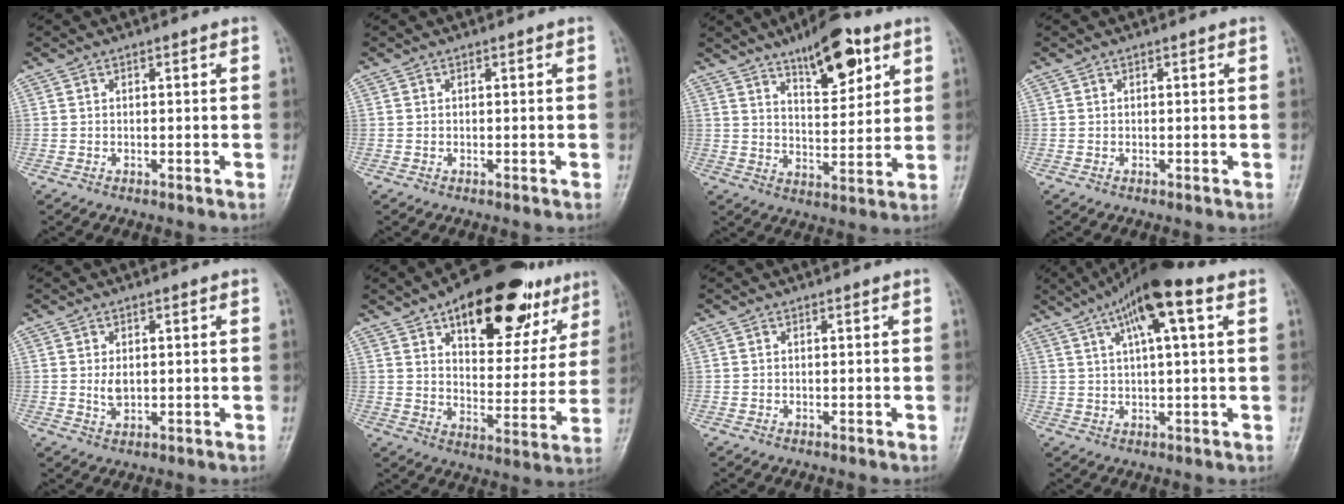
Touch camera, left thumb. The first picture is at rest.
{"total": 0.0}
{"total": 12.7, "force": [7.4, 4.8, 9.2], "torque": [-0.111, -0.040, 0.117]}
{"total": 0.0}
{"total": 2.5, "force": [0.3, 1.6, 1.9], "torque": [-0.031, -0.006, 0.009]}
{"total": 24.4, "force": [14.2, 11.6, 16.2], "torque": [-0.178, -0.033, 0.209]}
{"total": 0.0}
{"total": 12.1, "force": [5.6, 2.7, 10.3], "torque": [-0.177, 0.017, 0.090]}